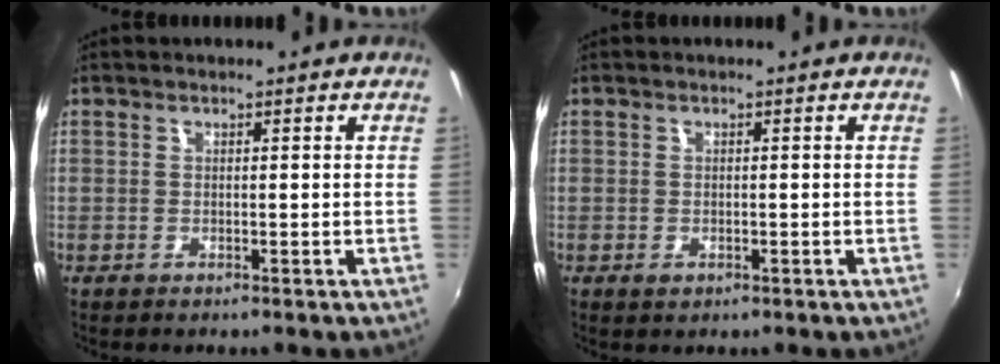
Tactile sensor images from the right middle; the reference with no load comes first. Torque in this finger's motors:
{"motor_torque": [0.52, -0.54, -0.04, 0.01]}